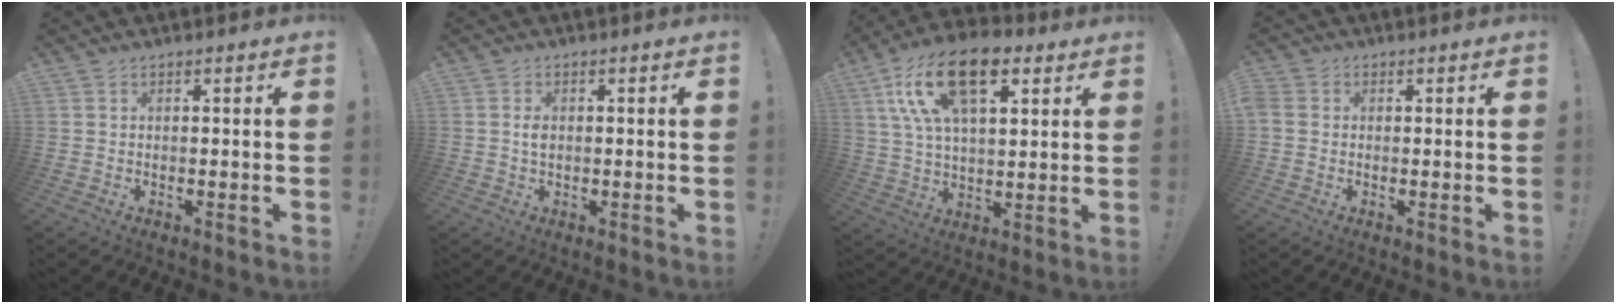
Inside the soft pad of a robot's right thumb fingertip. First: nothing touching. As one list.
[{"total": 2.3, "force": [0.0, 1.6, 1.6], "torque": [-0.014, -0.002, -0.003]}, {"total": 19.7, "force": [9.2, 10.0, 14.2], "torque": [-0.253, -0.028, 0.160]}, {"total": 3.1, "force": [0.0, 2.8, 1.5], "torque": [-0.035, 0.007, 0.001]}]